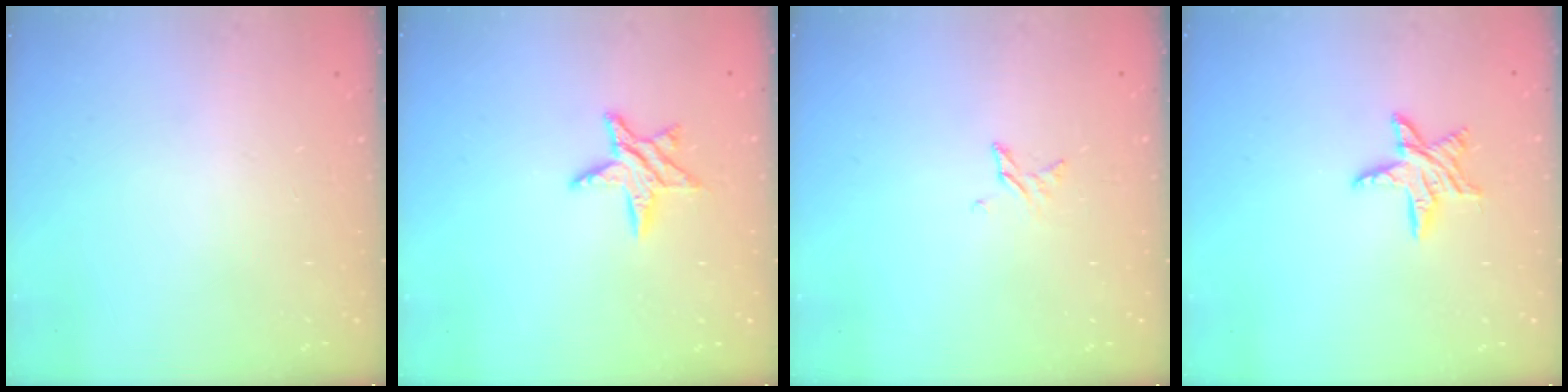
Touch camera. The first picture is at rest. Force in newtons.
{"total": 7.6, "press": 7.6, "slide": 0.3}
{"total": 3.1, "press": 3.1, "slide": 0.2}
{"total": 8.8, "press": 8.8, "slide": 0.6}